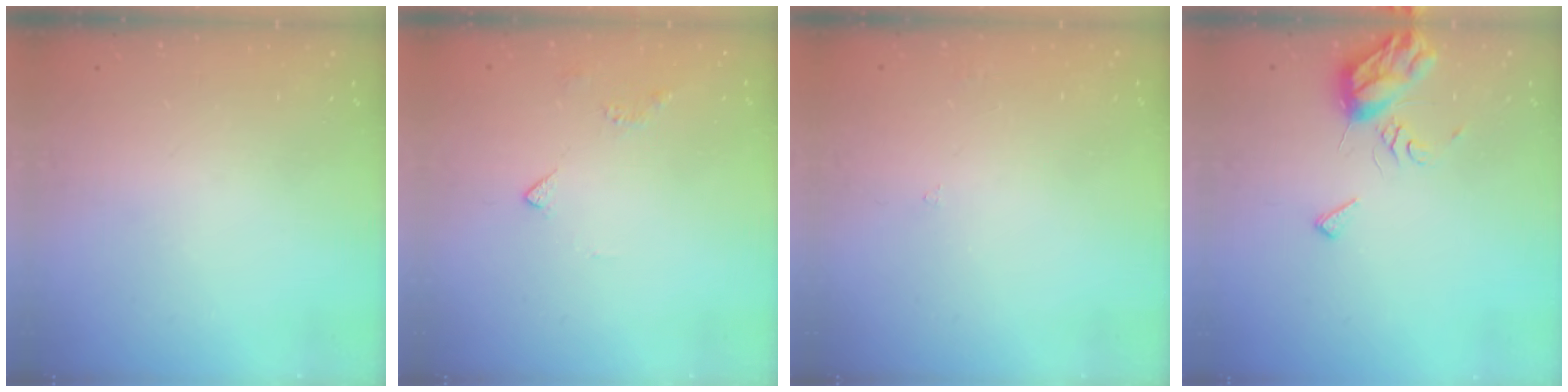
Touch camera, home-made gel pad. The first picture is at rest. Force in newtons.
{"total": 4.2, "press": 4.1, "slide": 0.9}
{"total": 1.6, "press": 1.5, "slide": 0.4}
{"total": 8.3, "press": 8.3, "slide": 0.4}